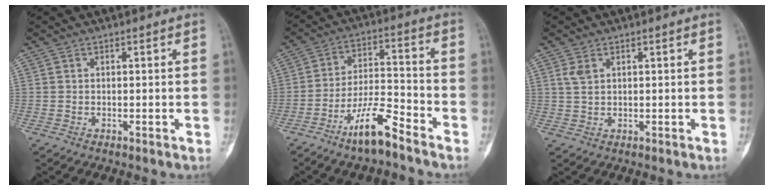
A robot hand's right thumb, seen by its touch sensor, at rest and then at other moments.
{"total": 10.3, "force": [-7.3, 2.3, 6.9], "torque": [-0.125, 0.055, -0.136]}
{"total": 2.3, "force": [1.1, 1.3, 1.6], "torque": [-0.034, 0.003, 0.029]}